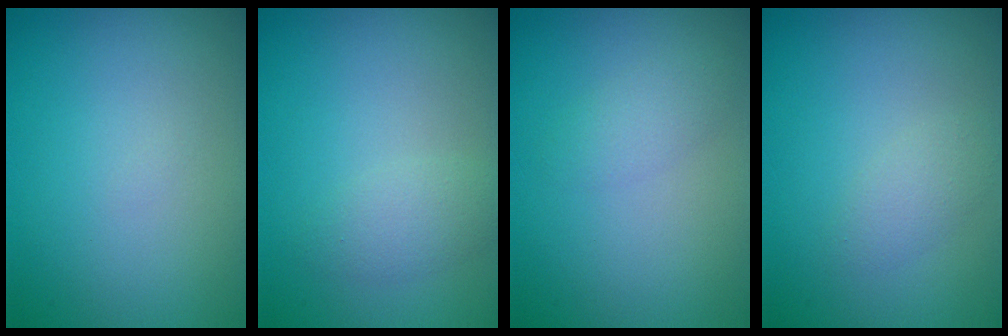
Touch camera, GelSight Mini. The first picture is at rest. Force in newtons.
{"total": 1.9, "press": 1.9, "slide": 0.1}
{"total": 1.4, "press": 1.4, "slide": 0.0}
{"total": 1.5, "press": 1.5, "slide": 0.1}